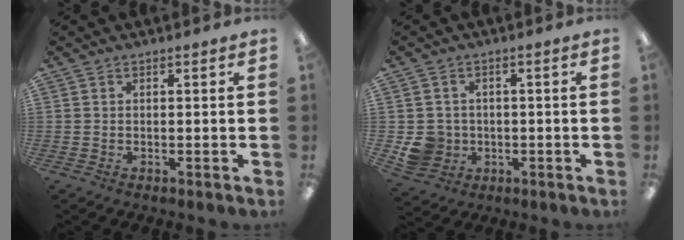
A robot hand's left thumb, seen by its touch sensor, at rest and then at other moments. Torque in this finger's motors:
{"motor_torque": [-0.04, 0.06, -0.02, -0.03, 0.00]}